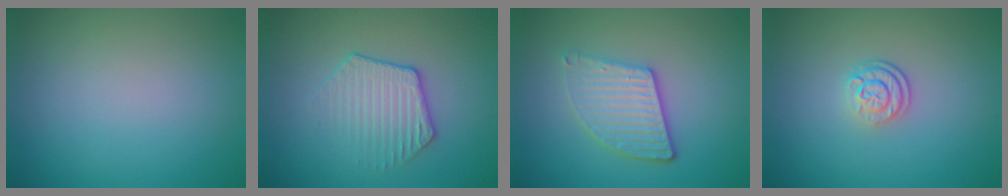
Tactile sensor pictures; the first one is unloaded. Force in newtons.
{"total": 2.7, "press": 2.2, "slide": 1.6}
{"total": 4.1, "press": 3.3, "slide": 2.4}
{"total": 2.6, "press": 1.9, "slide": 1.8}